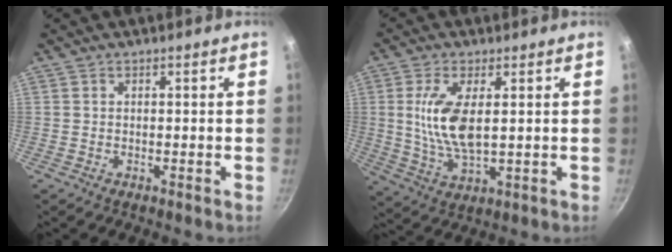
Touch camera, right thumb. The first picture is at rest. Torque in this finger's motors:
{"motor_torque": [0.63, 0.91, 1.50, 0.28, 0.47]}